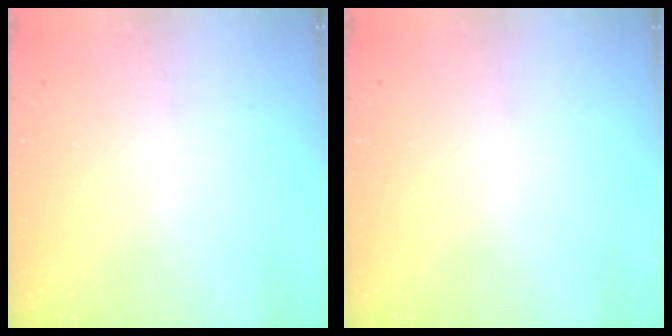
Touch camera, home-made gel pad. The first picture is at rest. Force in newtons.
{"total": 0.0}